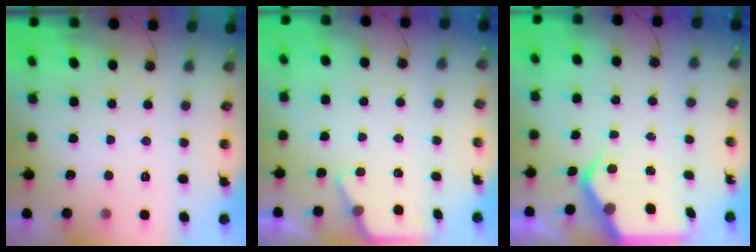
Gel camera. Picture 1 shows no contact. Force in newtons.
{"total": 2.7, "press": 2.7, "slide": 0.2}
{"total": 6.2, "press": 6.2, "slide": 0.8}